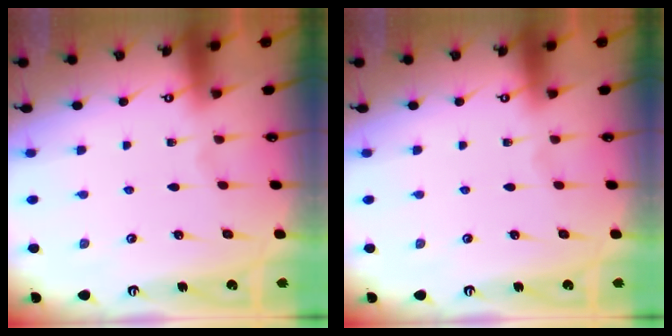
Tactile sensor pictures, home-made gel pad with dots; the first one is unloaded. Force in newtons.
{"total": 0.0}